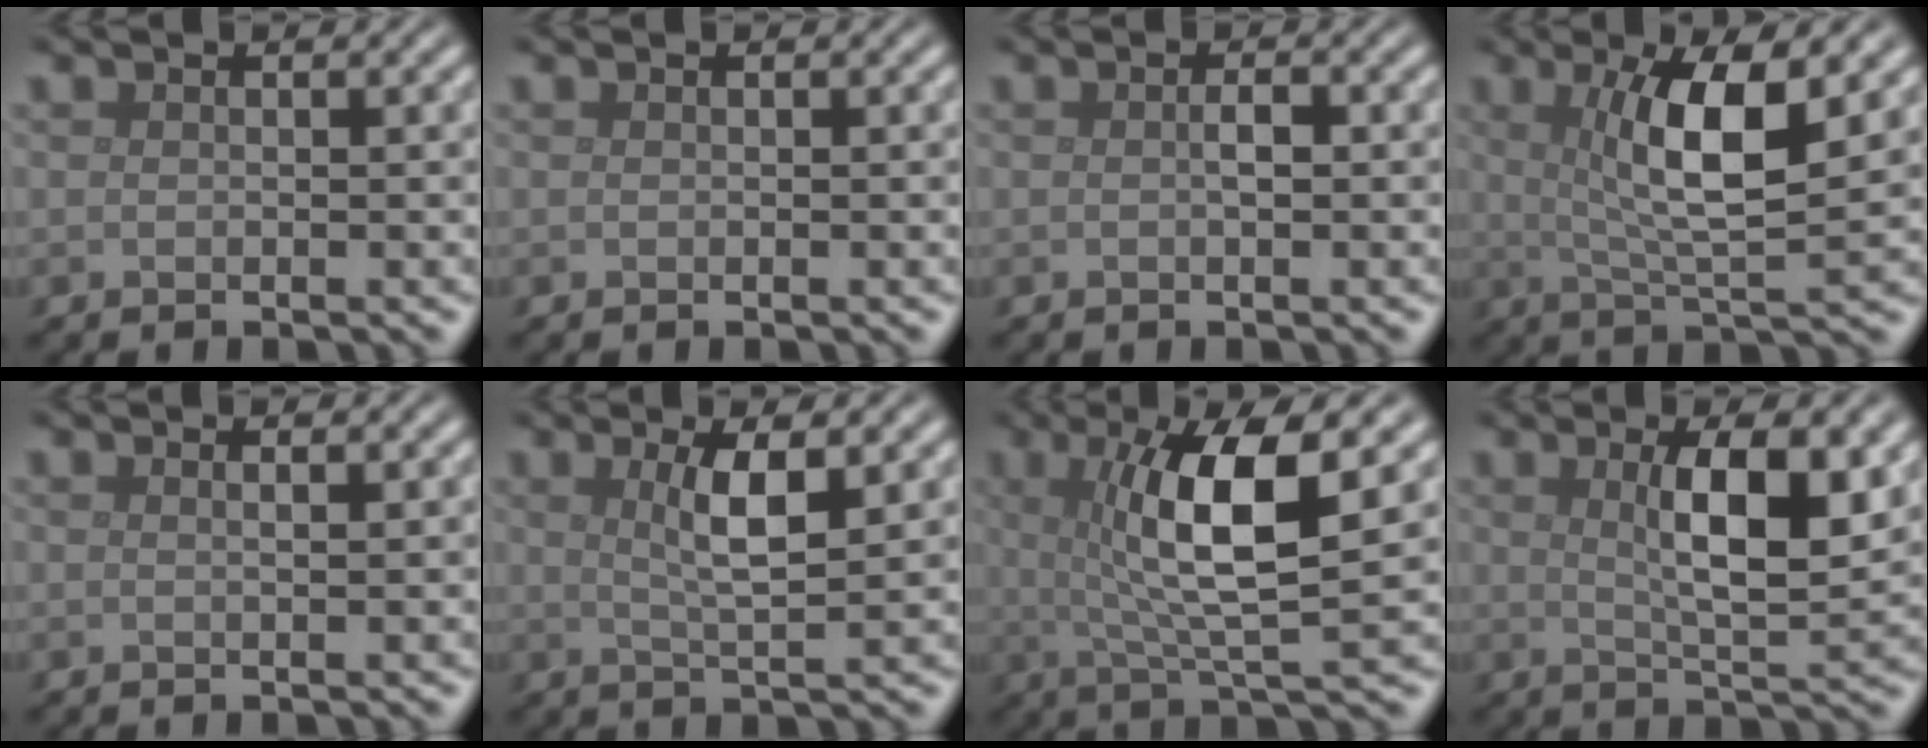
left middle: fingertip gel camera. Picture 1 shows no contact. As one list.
[{"total": 0.0}, {"total": 1.0, "force": [-0.1, 0.3, 0.9], "torque": [-0.017, 0.000, 0.000]}, {"total": 6.9, "force": [1.9, 1.5, 6.4], "torque": [-0.109, -0.002, 0.034]}, {"total": 1.1, "force": [0.5, 0.4, 0.9], "torque": [-0.001, -0.001, -0.001]}, {"total": 3.7, "force": [1.1, 0.8, 3.4], "torque": [-0.062, -0.001, 0.020]}, {"total": 8.3, "force": [1.8, 1.9, 7.9], "torque": [-0.127, -0.005, 0.032]}, {"total": 6.8, "force": [1.8, 1.8, 6.3], "torque": [-0.094, -0.002, 0.032]}]